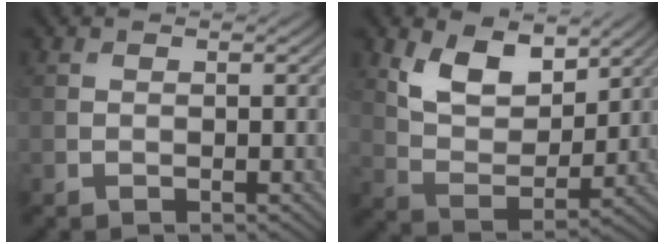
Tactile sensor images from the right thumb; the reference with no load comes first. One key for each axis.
{"total": 8.5, "fx": 4.7, "fy": 4.5, "fz": 5.4, "tx": -0.112, "ty": -0.012, "tz": 0.084}